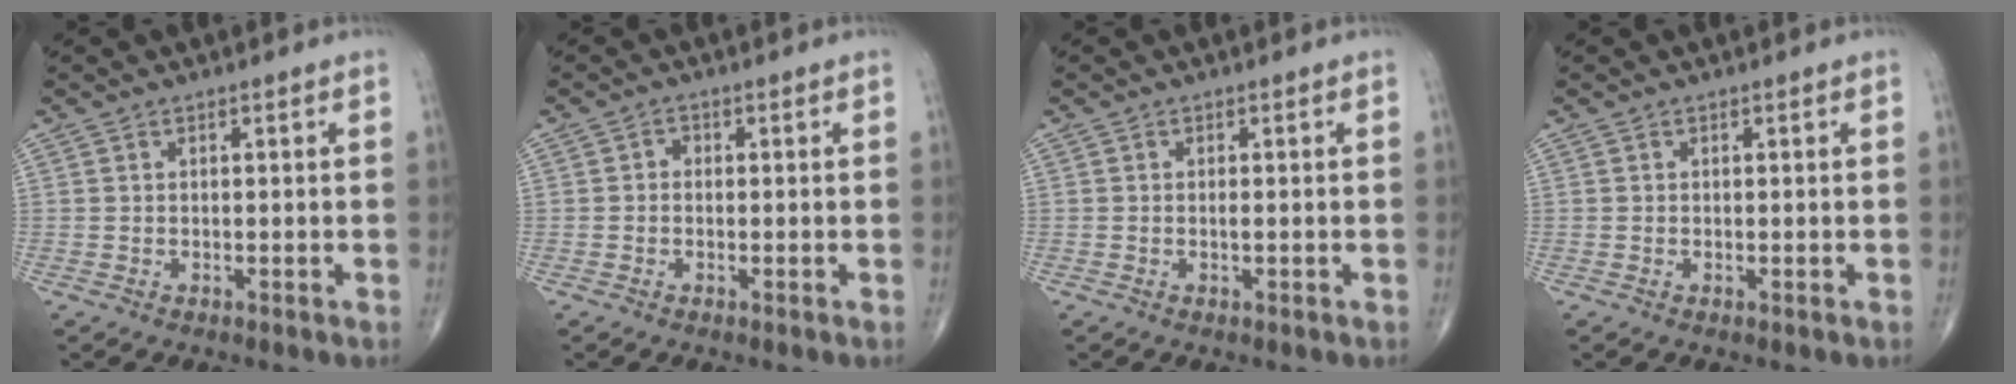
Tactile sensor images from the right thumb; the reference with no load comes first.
{"total": 1.2, "force": [-0.2, 1.0, 0.6], "torque": [0.000, 0.004, -0.009]}
{"total": 0.8, "force": [-0.1, 0.2, 0.7], "torque": [-0.014, -0.001, -0.003]}
{"total": 0.0}